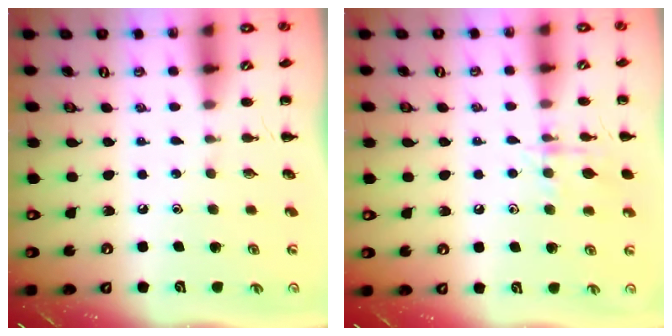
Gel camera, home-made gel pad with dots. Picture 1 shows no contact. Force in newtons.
{"total": 9.4, "press": 9.3, "slide": 1.1}